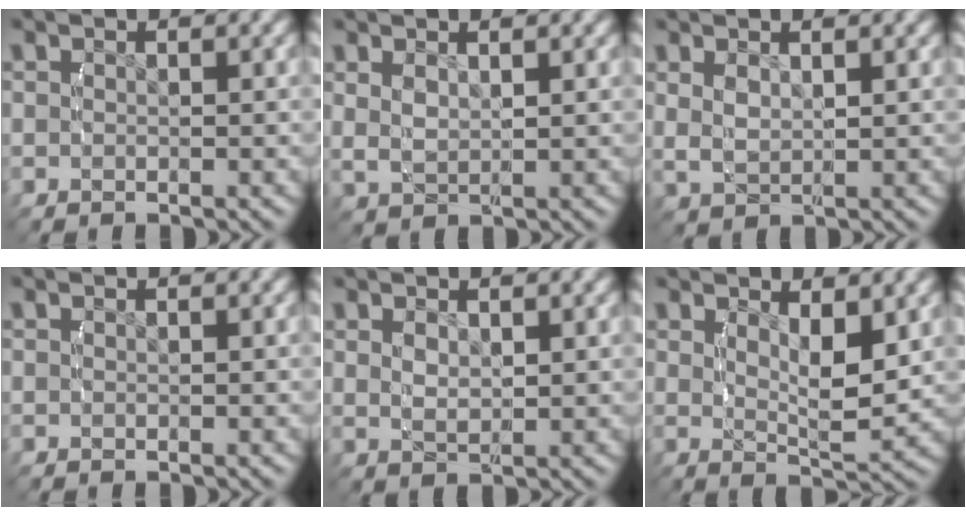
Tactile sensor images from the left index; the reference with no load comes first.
{"total": 2.1, "force": [1.1, 1.0, 1.5], "torque": [-0.029, 0.000, 0.025]}
{"total": 2.4, "force": [1.1, 1.3, 1.7], "torque": [-0.036, -0.002, 0.025]}
{"total": 0.0}
{"total": 1.8, "force": [0.9, 0.6, 1.5], "torque": [-0.025, -0.003, 0.021]}
{"total": 3.5, "force": [1.6, 0.5, 3.0], "torque": [-0.038, -0.013, 0.029]}